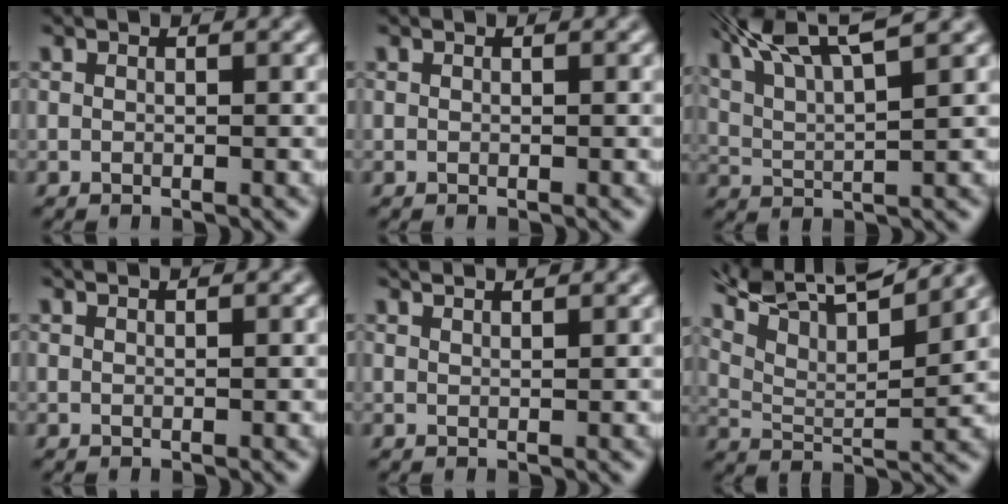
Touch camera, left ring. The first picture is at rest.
{"total": 0.0}
{"total": 8.7, "force": [5.7, 2.2, 6.1], "torque": [-0.117, 0.037, 0.075]}
{"total": 1.5, "force": [1.3, 0.4, 0.6], "torque": [-0.003, 0.012, -0.002]}
{"total": 2.7, "force": [2.2, 0.8, 1.3], "torque": [-0.009, 0.025, 0.009]}
{"total": 10.8, "force": [7.3, 3.1, 7.2], "torque": [-0.150, 0.026, 0.117]}